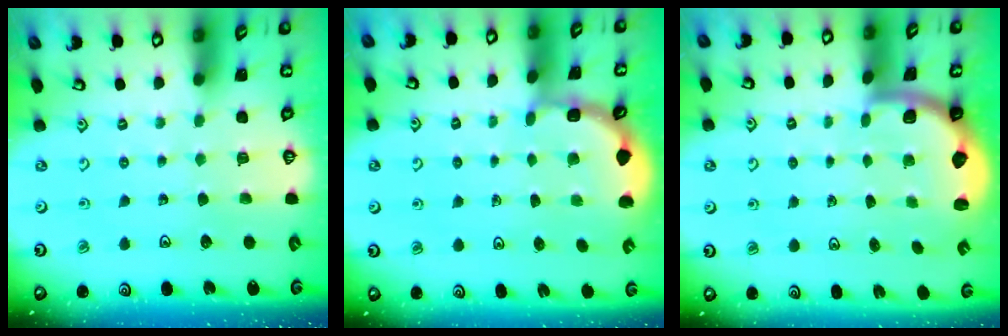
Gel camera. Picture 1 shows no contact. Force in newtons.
{"total": 1.9, "press": 1.9, "slide": 0.3}
{"total": 2.1, "press": 2.0, "slide": 0.5}